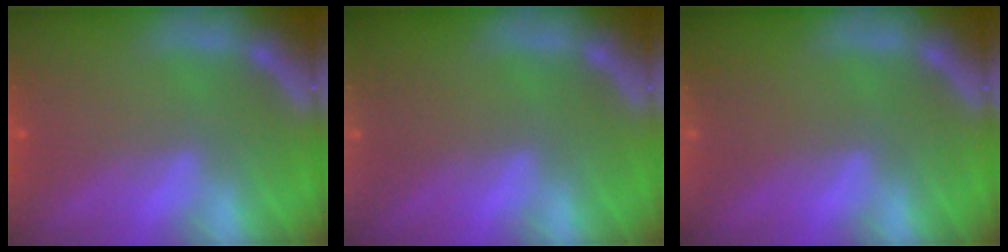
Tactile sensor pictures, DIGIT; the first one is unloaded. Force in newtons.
{"total": 7.5}
{"total": 2.4}